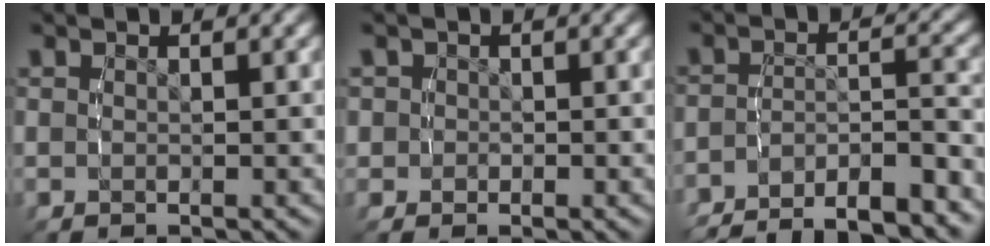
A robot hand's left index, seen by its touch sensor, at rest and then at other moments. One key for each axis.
{"total": 1.8, "fx": -0.1, "fy": 1.8, "fz": 0.1, "tx": -0.008, "ty": -0.006, "tz": -0.003}
{"total": 9.1, "fx": -8.2, "fy": 2.5, "fz": 2.9, "tx": -0.026, "ty": -0.018, "tz": -0.125}